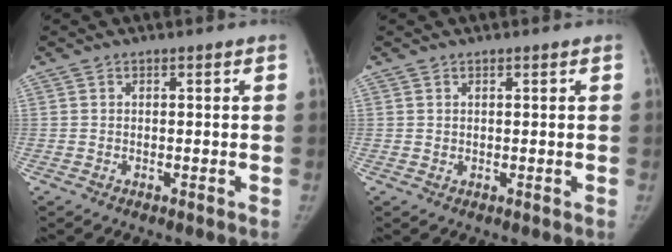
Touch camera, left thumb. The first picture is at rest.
{"total": 0.6, "force": [0.4, 0.4, 0.1], "torque": [0.003, -0.003, 0.006]}